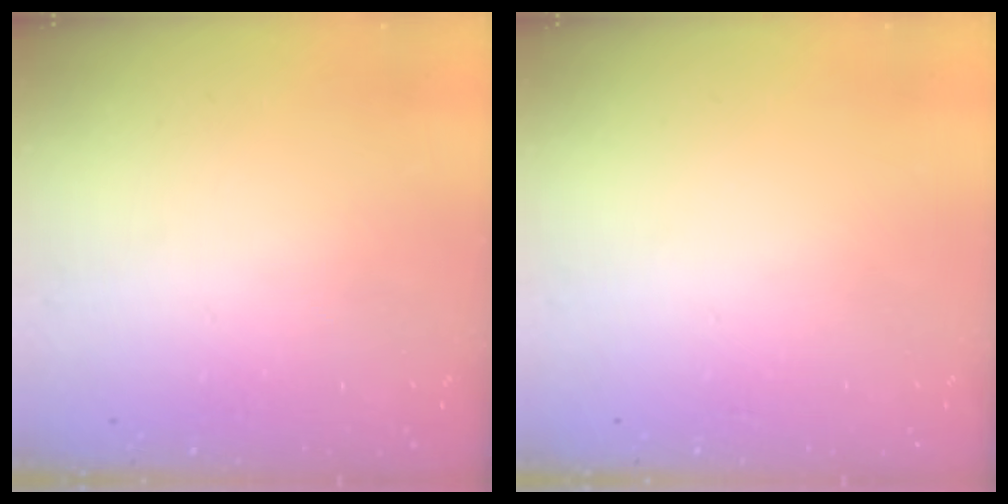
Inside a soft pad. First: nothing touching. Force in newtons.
{"total": 0.0}